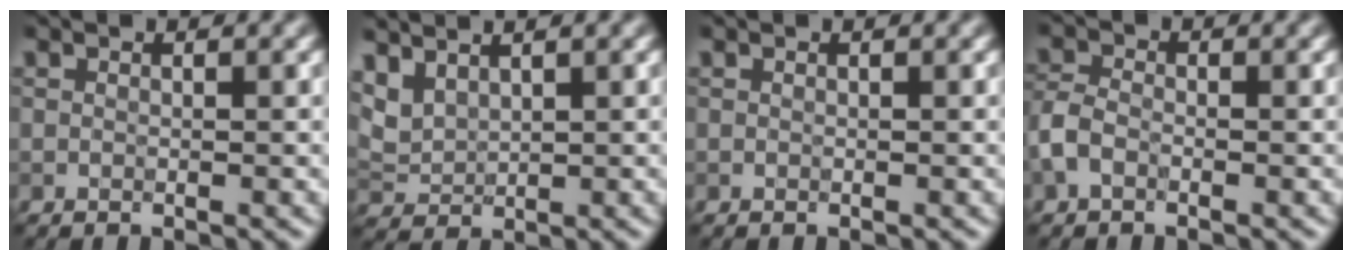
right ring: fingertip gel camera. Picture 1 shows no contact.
{"total": 2.9, "force": [2.3, 1.2, 1.3], "torque": [-0.034, 0.005, 0.052]}
{"total": 0.0}
{"total": 2.5, "force": [-1.3, 1.5, 1.5], "torque": [-0.036, 0.003, -0.037]}